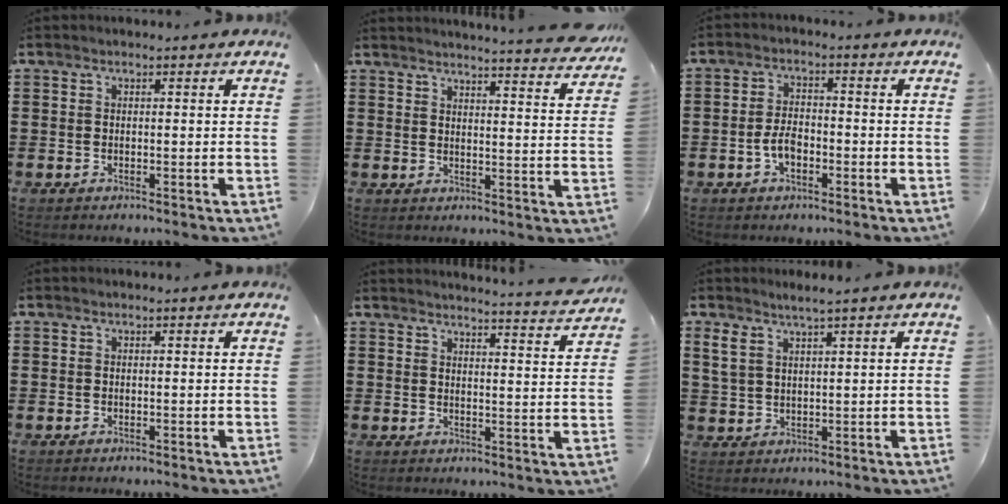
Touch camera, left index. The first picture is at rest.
{"total": 4.4, "force": [4.2, -0.8, 1.1], "torque": [-0.030, -0.029, 0.072]}
{"total": 3.8, "force": [-1.3, 1.9, 3.0], "torque": [-0.076, -0.002, -0.031]}
{"total": 0.0}
{"total": 3.6, "force": [3.5, -0.8, 0.6], "torque": [-0.017, -0.030, 0.059]}
{"total": 2.8, "force": [2.0, 0.5, 1.9], "torque": [-0.042, 0.004, 0.037]}